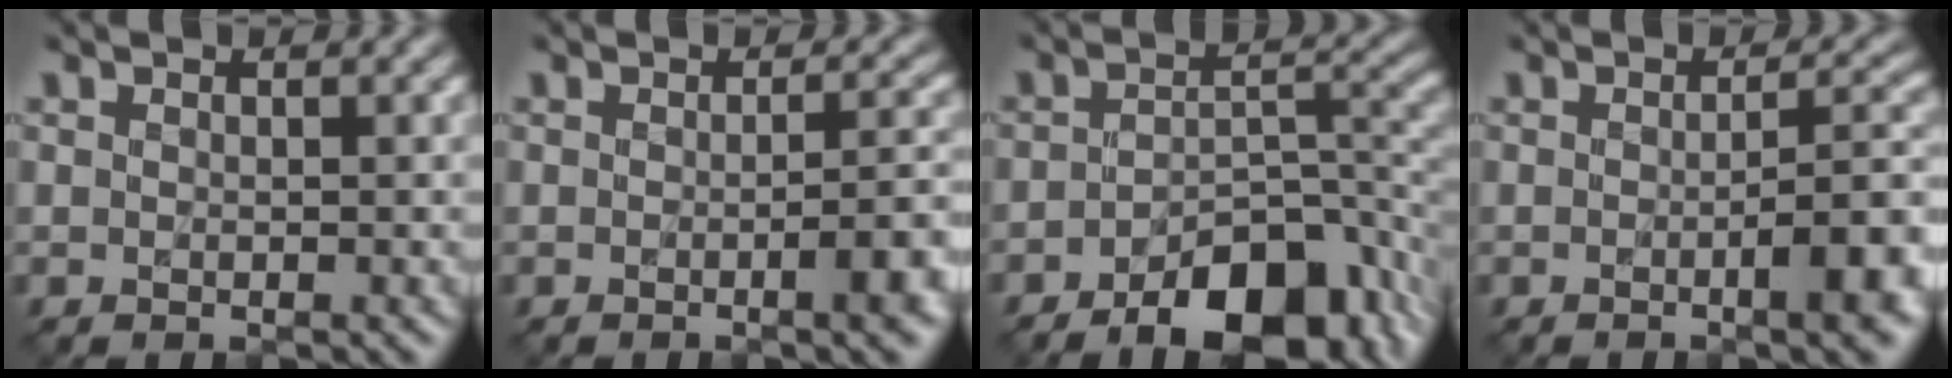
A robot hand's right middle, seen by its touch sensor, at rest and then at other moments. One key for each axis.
{"total": 3.2, "fx": -1.1, "fy": 0.6, "fz": 2.9, "tx": -0.041, "ty": 0.006, "tz": -0.018}
{"total": 9.3, "fx": -5.5, "fy": 4.0, "fz": 6.4, "tx": -0.087, "ty": 0.001, "tz": -0.085}
{"total": 4.9, "fx": -1.5, "fy": 1.0, "fz": 4.6, "tx": -0.066, "ty": 0.008, "tz": -0.024}